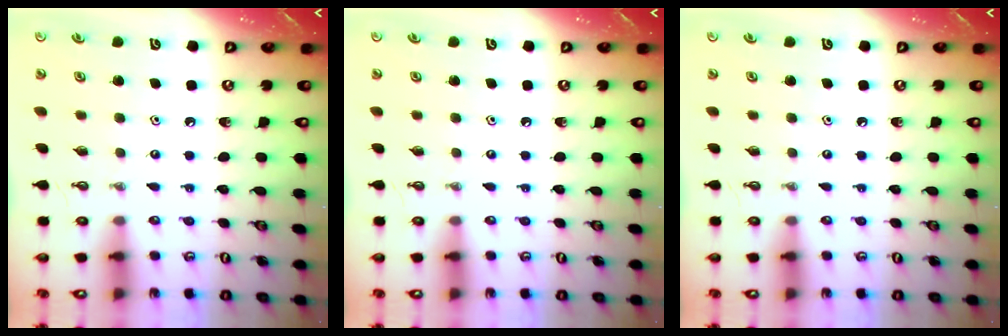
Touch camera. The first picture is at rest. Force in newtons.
{"total": 0.0}
{"total": 0.0}